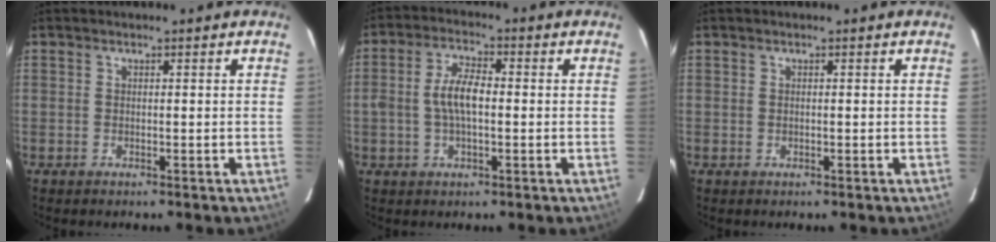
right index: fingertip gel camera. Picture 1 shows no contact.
{"total": 6.2, "force": [-0.4, 2.6, 5.6], "torque": [-0.110, 0.011, -0.008]}
{"total": 0.0}